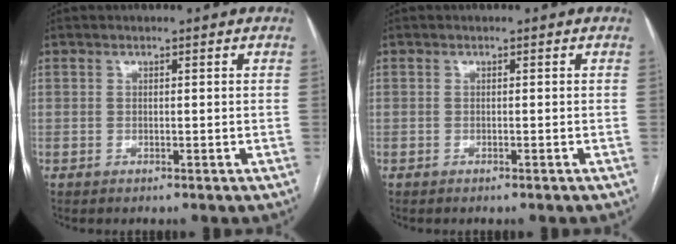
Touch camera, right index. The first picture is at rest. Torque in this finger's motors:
{"motor_torque": [-0.15, 0.07, -0.02, 0.00]}